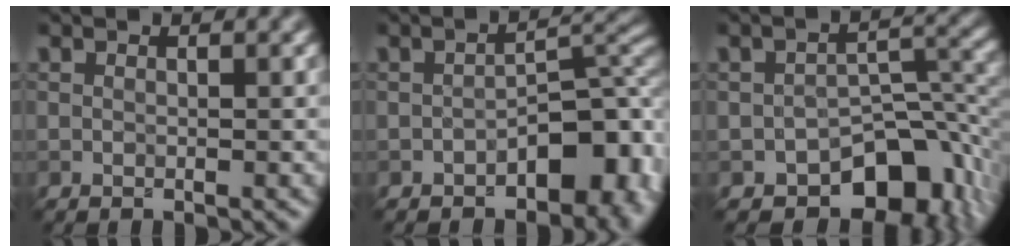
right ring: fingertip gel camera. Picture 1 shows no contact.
{"total": 7.1, "force": [-2.8, 3.8, 5.3], "torque": [-0.045, 0.014, -0.047]}
{"total": 8.5, "force": [-5.0, 4.7, 5.1], "torque": [-0.049, -0.009, -0.077]}